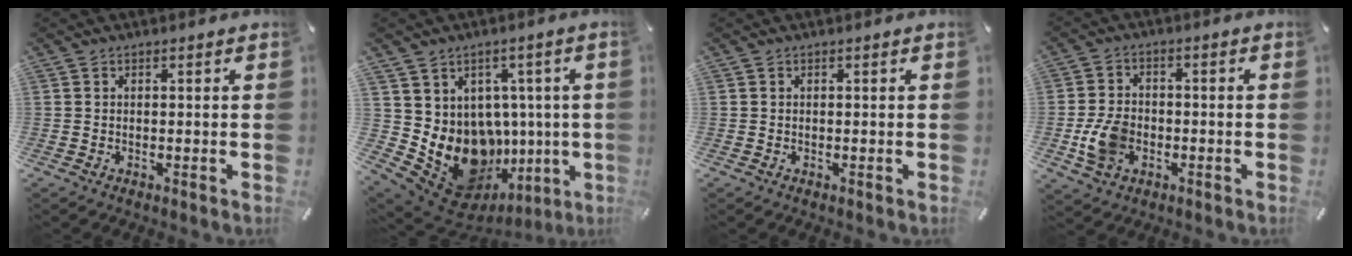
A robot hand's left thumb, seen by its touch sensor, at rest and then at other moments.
{"total": 16.2, "force": [-3.1, 12.9, 9.3], "torque": [-0.145, -0.022, -0.018]}
{"total": 0.0}
{"total": 8.3, "force": [-2.1, 6.3, 5.0], "torque": [-0.114, 0.010, -0.035]}